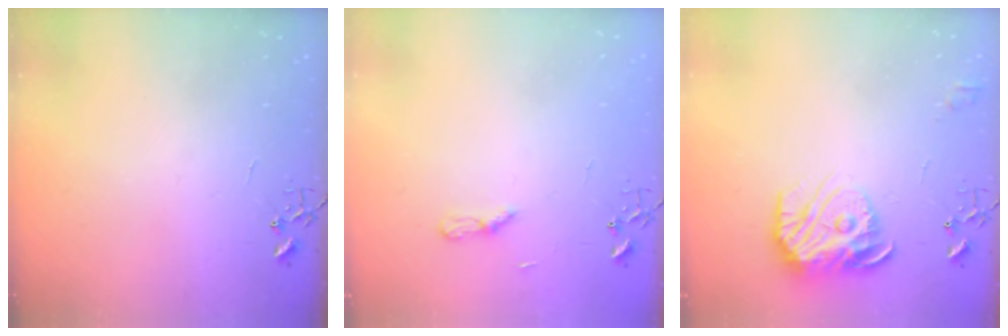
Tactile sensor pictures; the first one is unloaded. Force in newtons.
{"total": 3.8, "press": 3.8, "slide": 0.4}
{"total": 15.5, "press": 15.5, "slide": 1.2}